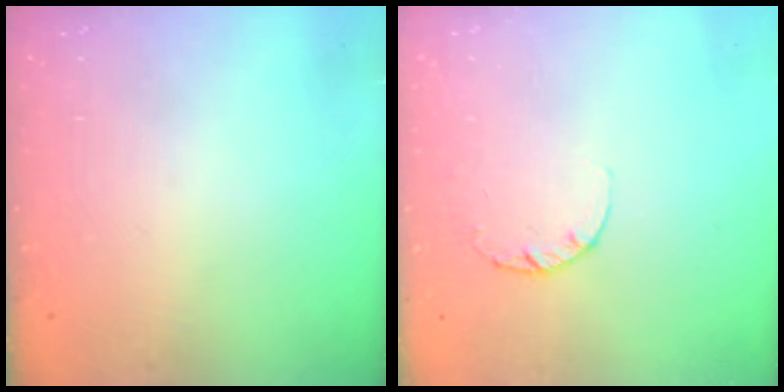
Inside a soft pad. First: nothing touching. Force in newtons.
{"total": 2.6, "press": 2.5, "slide": 0.4}